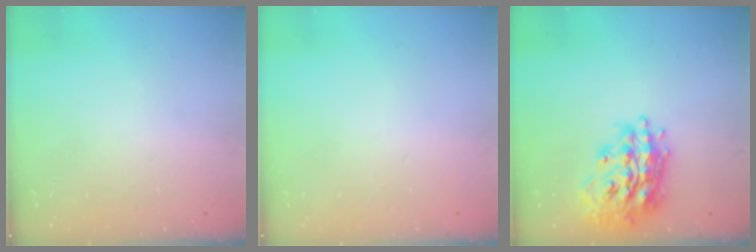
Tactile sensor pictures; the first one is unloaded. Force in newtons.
{"total": 0.0}
{"total": 19.9, "press": 19.8, "slide": 2.1}